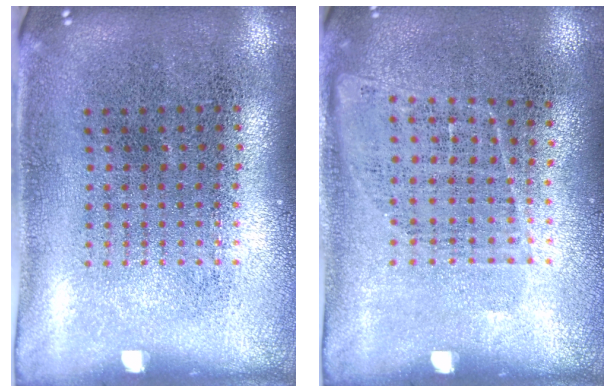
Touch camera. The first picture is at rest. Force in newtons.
{"total": 1.0, "press": 0.8, "slide": 0.6}